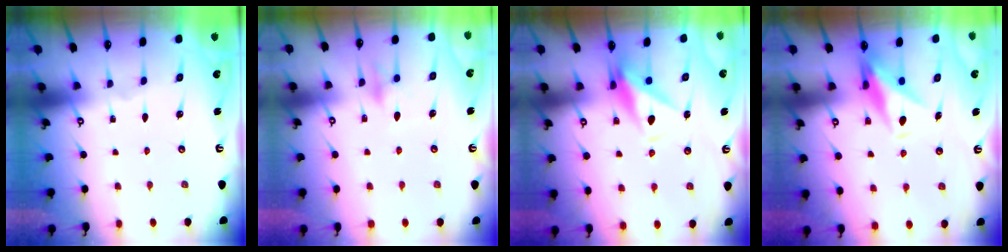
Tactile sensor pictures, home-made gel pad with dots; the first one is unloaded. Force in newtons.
{"total": 9.7, "press": 9.7, "slide": 0.6}
{"total": 7.1, "press": 6.9, "slide": 1.5}
{"total": 10.6, "press": 10.5, "slide": 0.8}